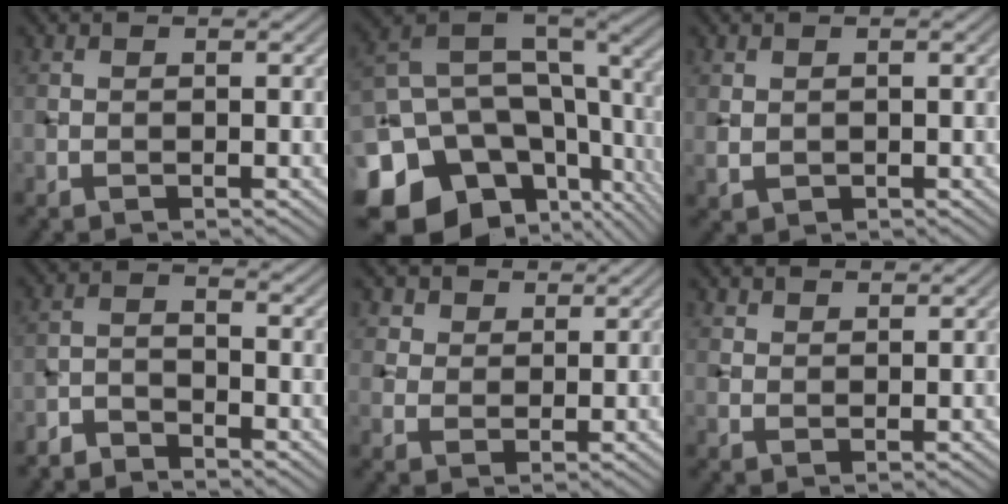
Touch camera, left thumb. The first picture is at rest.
{"total": 19.0, "force": [-5.2, 14.1, 11.5], "torque": [-0.257, -0.027, -0.039]}
{"total": 1.3, "force": [0.3, 1.0, 0.7], "torque": [-0.019, -0.003, 0.011]}
{"total": 3.1, "force": [-2.9, 0.6, 0.8], "torque": [-0.016, -0.004, -0.066]}
{"total": 4.3, "force": [3.1, 2.7, 1.4], "torque": [-0.043, -0.013, 0.071]}
{"total": 2.8, "force": [2.5, 0.9, 0.9], "torque": [-0.019, -0.005, 0.055]}